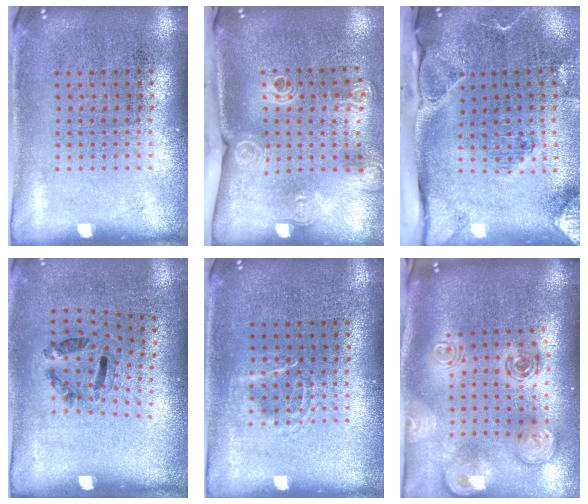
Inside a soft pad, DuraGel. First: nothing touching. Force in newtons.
{"total": 2.0, "press": 1.5, "slide": 1.4}
{"total": 3.0, "press": 2.3, "slide": 1.9}
{"total": 1.3, "press": 0.6, "slide": 1.1}
{"total": 1.4, "press": 1.4, "slide": 0.2}
{"total": 2.8, "press": 2.0, "slide": 2.0}